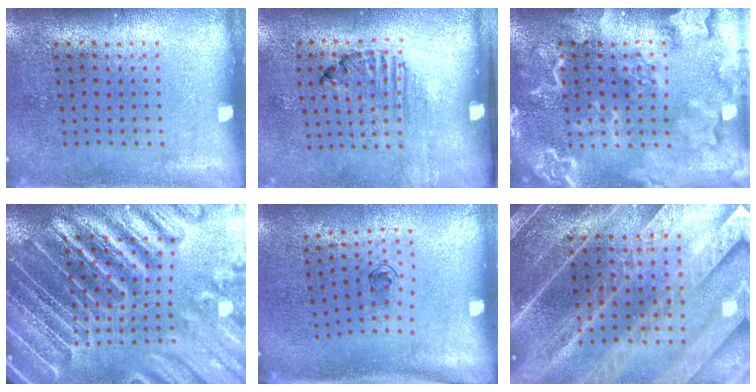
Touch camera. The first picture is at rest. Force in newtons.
{"total": 1.5, "press": 1.2, "slide": 1.0}
{"total": 4.8, "press": 4.7, "slide": 0.7}
{"total": 4.4, "press": 4.1, "slide": 1.5}
{"total": 0.7, "press": 0.4, "slide": 0.6}
{"total": 5.5, "press": 4.7, "slide": 2.9}